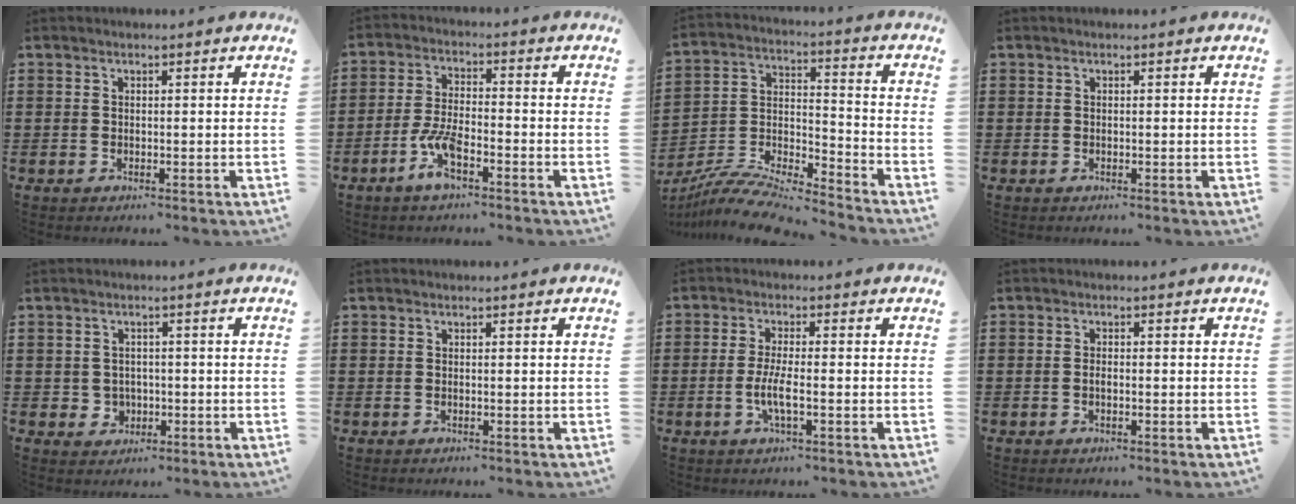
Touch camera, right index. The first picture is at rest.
{"total": 6.2, "force": [-3.4, 1.6, 5.0], "torque": [-0.123, -0.011, -0.067]}
{"total": 9.6, "force": [-9.1, 0.7, 3.0], "torque": [-0.063, 0.006, -0.184]}
{"total": 0.0}
{"total": 2.2, "force": [-0.3, 2.1, 0.5], "torque": [-0.019, 0.006, -0.009]}
{"total": 0.0}
{"total": 4.3, "force": [-1.3, 0.6, 4.0], "torque": [-0.084, -0.007, -0.028]}
{"total": 0.9, "force": [-0.3, 0.3, 0.8], "torque": [-0.016, -0.004, -0.004]}